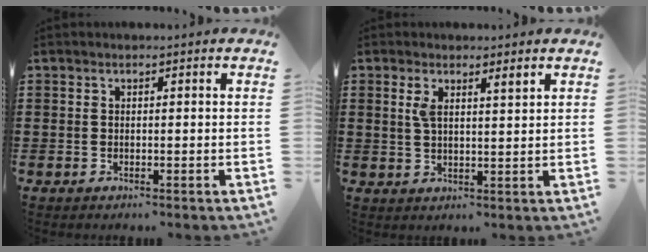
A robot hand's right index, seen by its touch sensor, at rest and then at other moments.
{"total": 2.4, "force": [1.6, 0.6, 1.7], "torque": [-0.028, -0.001, 0.026]}